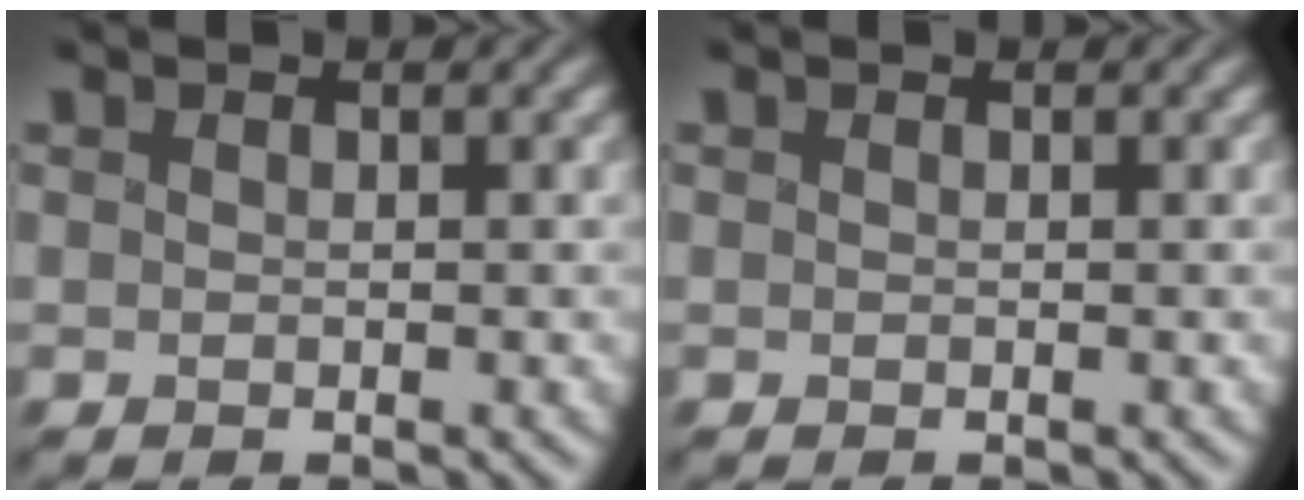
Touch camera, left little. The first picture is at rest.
{"total": 0.0}